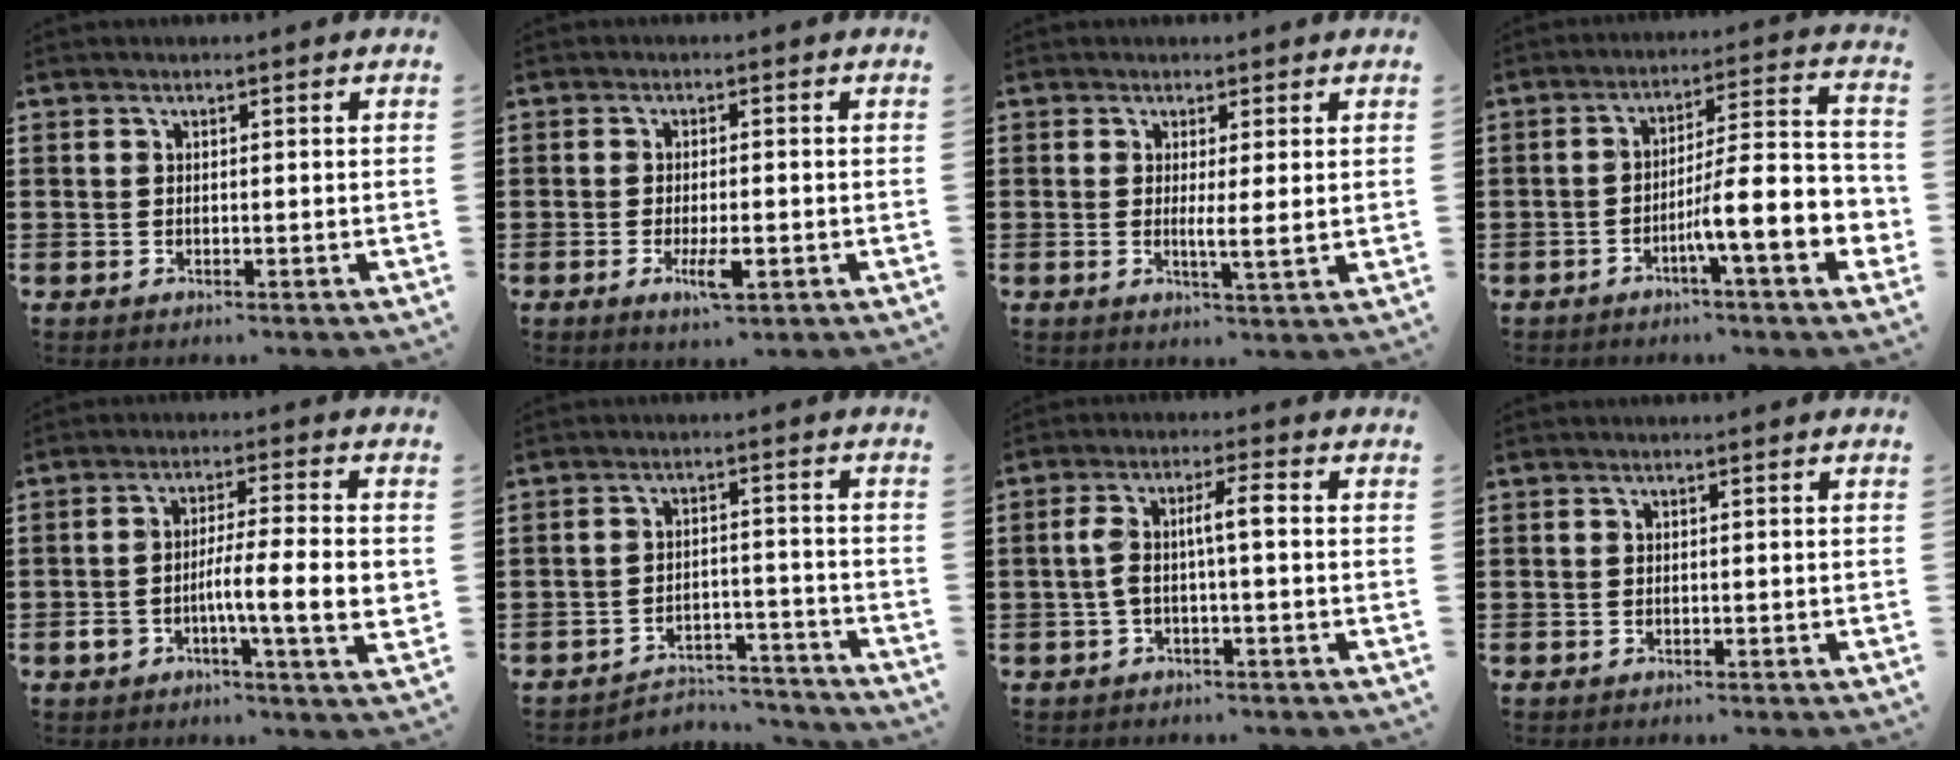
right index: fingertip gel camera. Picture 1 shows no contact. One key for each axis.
{"total": 4.5, "fx": -1.7, "fy": 1.3, "fz": 4.0, "tx": -0.077, "ty": -0.006, "tz": -0.030}
{"total": 2.7, "fx": 0.6, "fy": 0.0, "fz": 2.7, "tx": -0.047, "ty": -0.007, "tz": 0.008}
{"total": 11.5, "fx": -4.0, "fy": 1.9, "fz": 10.5, "tx": -0.173, "ty": -0.021, "tz": -0.077}
{"total": 9.4, "fx": -2.1, "fy": 1.8, "fz": 9.0, "tx": -0.155, "ty": -0.003, "tz": -0.041}
{"total": 4.6, "fx": -4.4, "fy": 0.9, "fz": 0.9, "tx": -0.018, "ty": 0.006, "tz": -0.089}
{"total": 5.3, "fx": -0.4, "fy": 0.9, "fz": 5.2, "tx": -0.104, "ty": 0.004, "tz": -0.015}
{"total": 0.0}